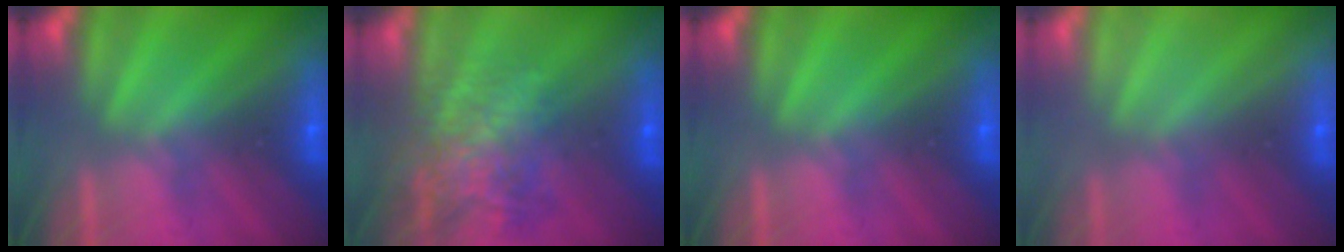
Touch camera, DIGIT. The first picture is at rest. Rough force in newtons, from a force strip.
{"total": 9.4}
{"total": 0.0}
{"total": 2.9}